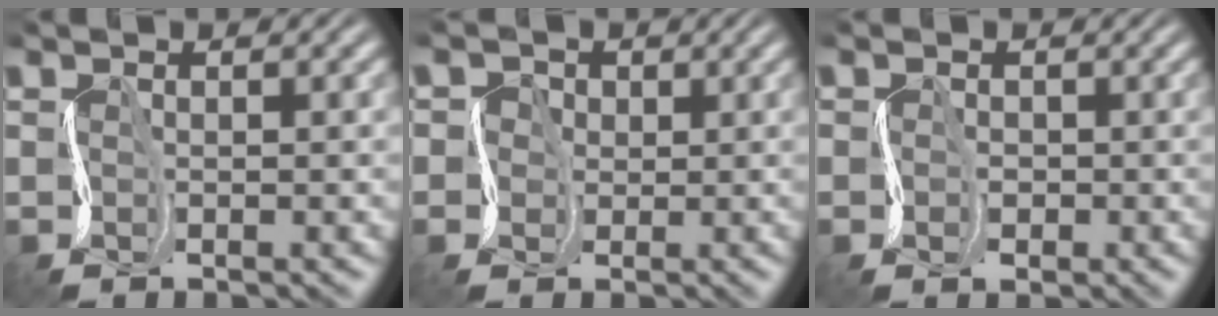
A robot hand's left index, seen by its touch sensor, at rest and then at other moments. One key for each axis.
{"total": 3.4, "fx": 0.9, "fy": 3.3, "fz": 0.5, "tx": -0.005, "ty": 0.031, "tz": -0.017}
{"total": 2.1, "fx": -0.2, "fy": 2.0, "fz": 0.6, "tx": 0.000, "ty": 0.008, "tz": -0.013}